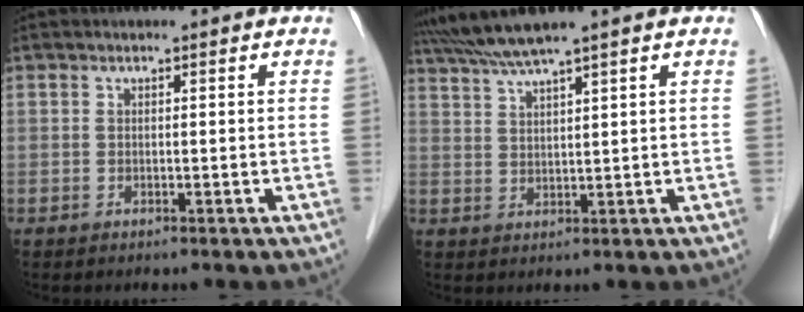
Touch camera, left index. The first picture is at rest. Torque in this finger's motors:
{"motor_torque": [-1.07, -1.07, -0.29, 0.15]}